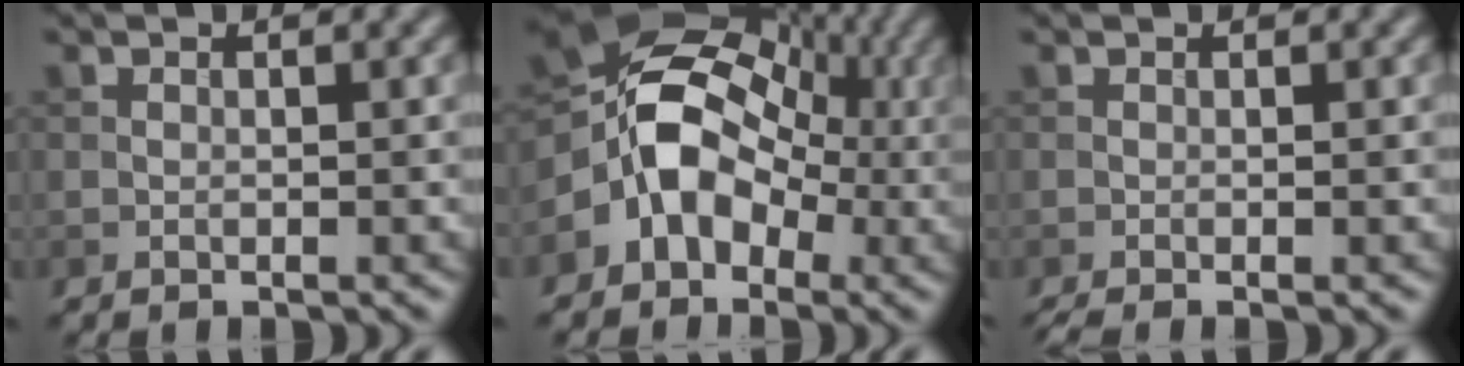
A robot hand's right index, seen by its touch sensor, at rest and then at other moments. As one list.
[{"total": 8.4, "force": [-1.5, 6.5, 5.2], "torque": [-0.078, 0.013, -0.048]}, {"total": 1.4, "force": [-0.7, 0.3, 1.1], "torque": [-0.018, -0.010, -0.017]}]